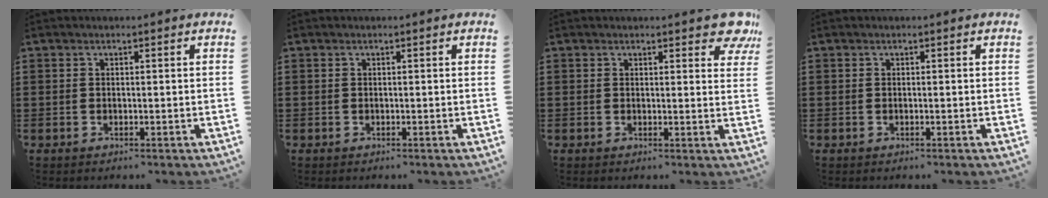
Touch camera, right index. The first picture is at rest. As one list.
[{"total": 0.0}, {"total": 3.2, "force": [2.5, 1.2, 1.6], "torque": [-0.016, -0.003, 0.041]}, {"total": 0.0}]